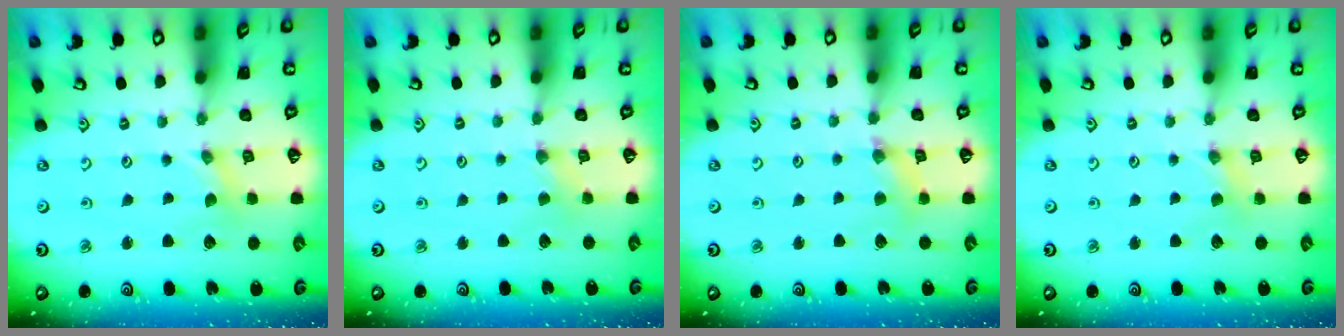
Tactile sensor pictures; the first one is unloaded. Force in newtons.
{"total": 2.6, "press": 2.5, "slide": 0.5}
{"total": 4.4, "press": 4.4, "slide": 0.5}
{"total": 2.1, "press": 2.0, "slide": 0.4}